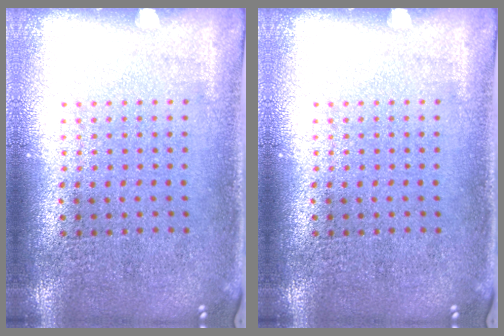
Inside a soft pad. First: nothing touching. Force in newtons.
{"total": 0.0}